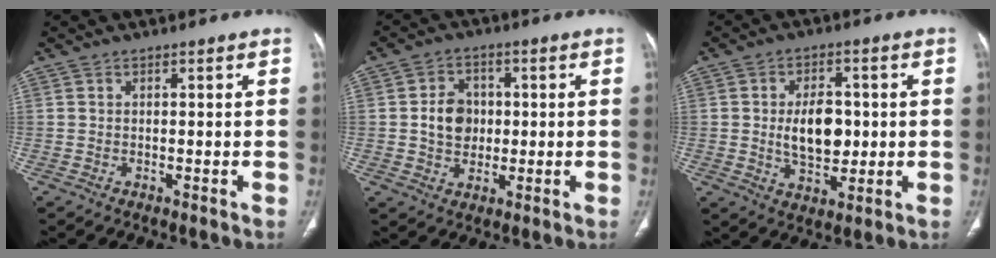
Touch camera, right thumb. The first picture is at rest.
{"total": 7.1, "force": [0.2, 5.8, 4.0], "torque": [-0.043, 0.006, 0.002]}
{"total": 9.5, "force": [0.2, 5.9, 7.5], "torque": [-0.099, -0.002, 0.009]}